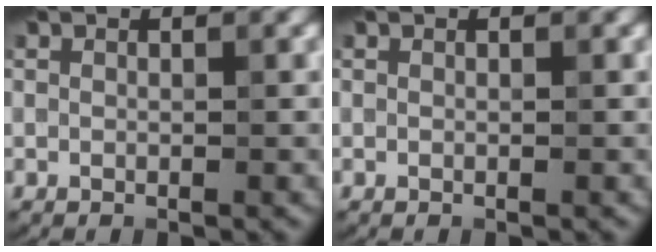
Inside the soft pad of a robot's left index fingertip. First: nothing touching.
{"total": 0.0}